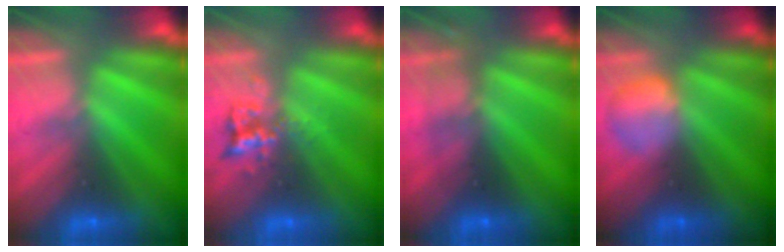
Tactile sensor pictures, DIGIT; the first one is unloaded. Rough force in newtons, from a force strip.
{"total": 2.4}
{"total": 2.7}
{"total": 2.4}